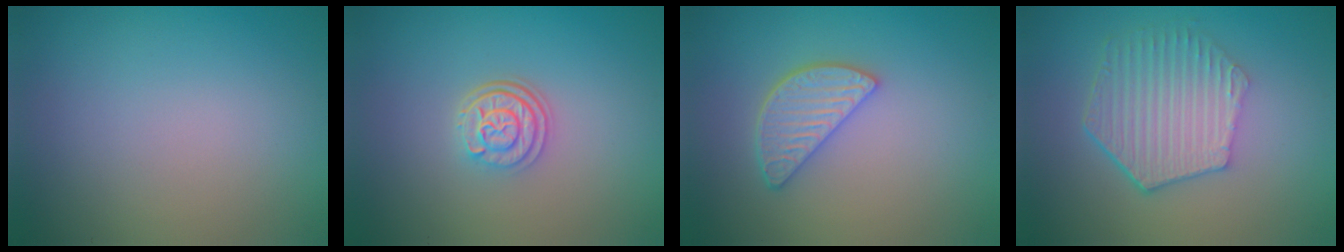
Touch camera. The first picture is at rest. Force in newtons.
{"total": 3.0, "press": 2.4, "slide": 1.8}
{"total": 3.6, "press": 3.0, "slide": 2.0}
{"total": 5.7, "press": 4.3, "slide": 3.8}